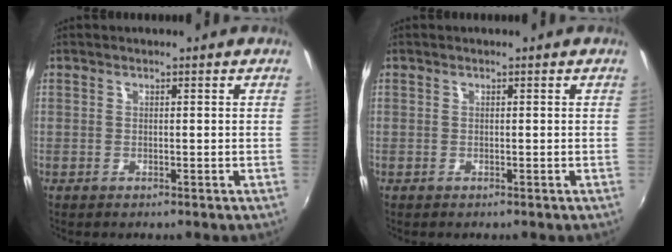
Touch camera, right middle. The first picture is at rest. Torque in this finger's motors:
{"motor_torque": [0.46, -0.39, 0.05, -0.02]}